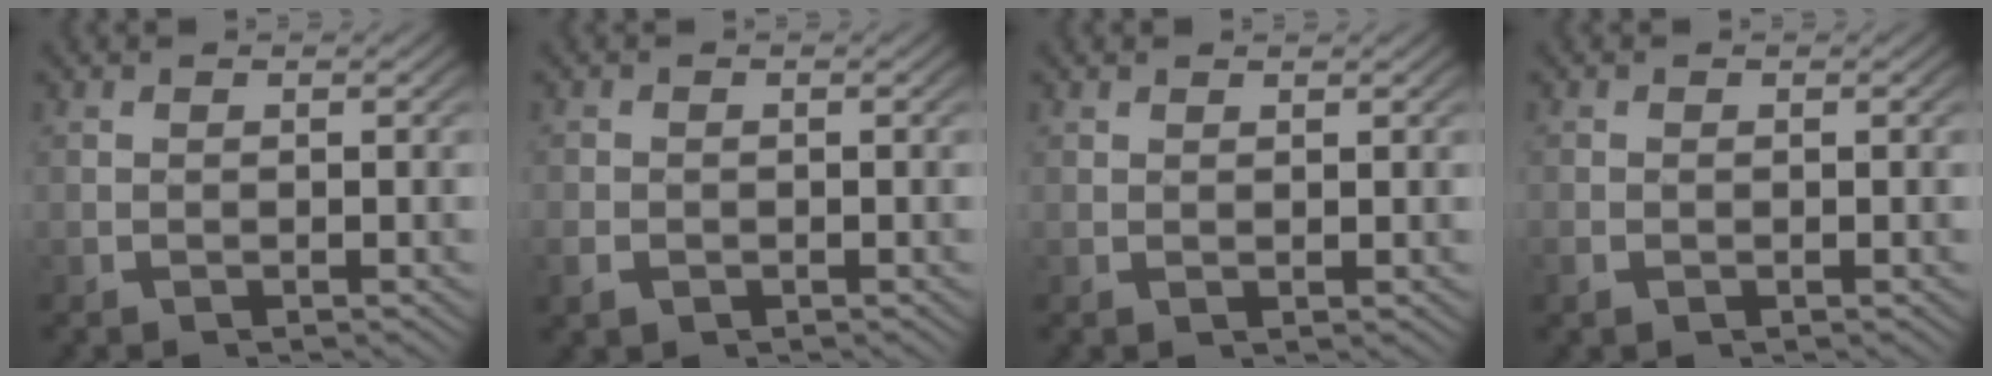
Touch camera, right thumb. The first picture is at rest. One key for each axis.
{"total": 1.2, "fx": -0.5, "fy": 0.9, "fz": 0.5, "tx": -0.015, "ty": -0.004, "tz": -0.008}
{"total": 0.8, "fx": 0.7, "fy": -0.2, "fz": 0.2, "tx": -0.005, "ty": -0.003, "tz": 0.018}
{"total": 0.5, "fx": -0.2, "fy": 0.3, "fz": 0.4, "tx": -0.014, "ty": -0.004, "tz": -0.001}